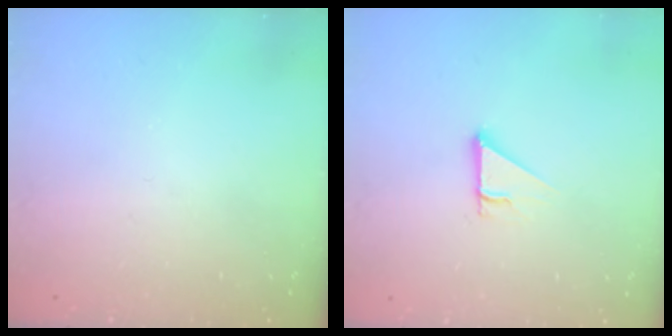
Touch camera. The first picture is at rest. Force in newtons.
{"total": 2.5, "press": 2.5, "slide": 0.2}